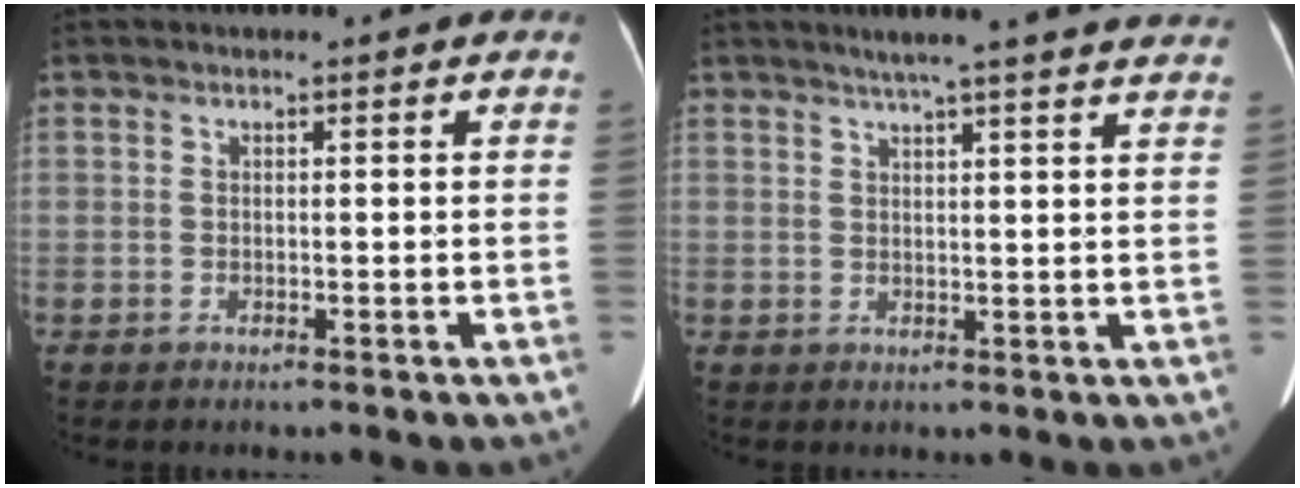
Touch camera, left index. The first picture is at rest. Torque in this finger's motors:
{"motor_torque": [-0.12, -0.39, 0.14, 0.06]}